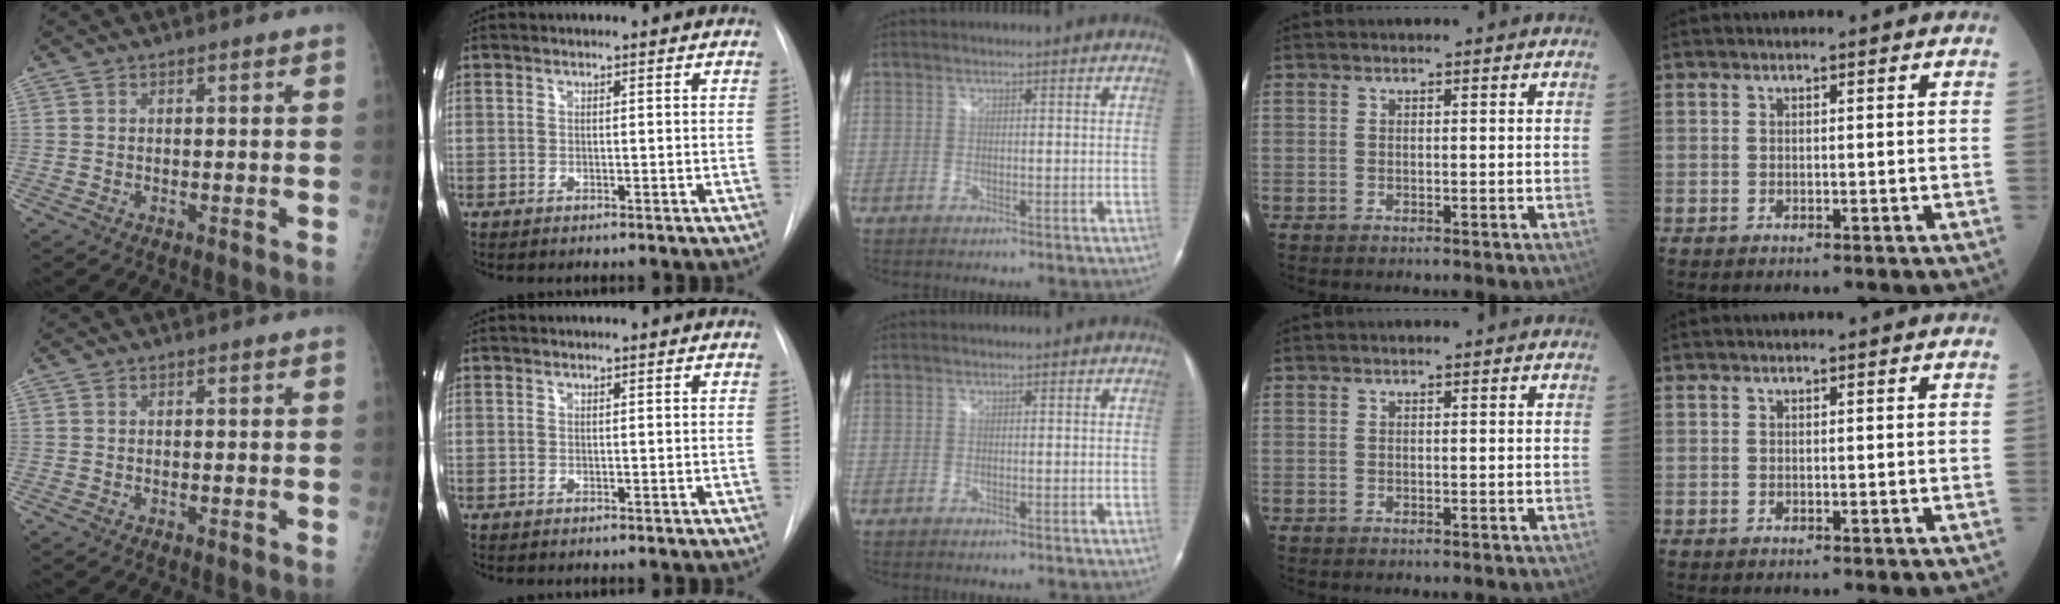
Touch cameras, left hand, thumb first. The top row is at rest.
{}